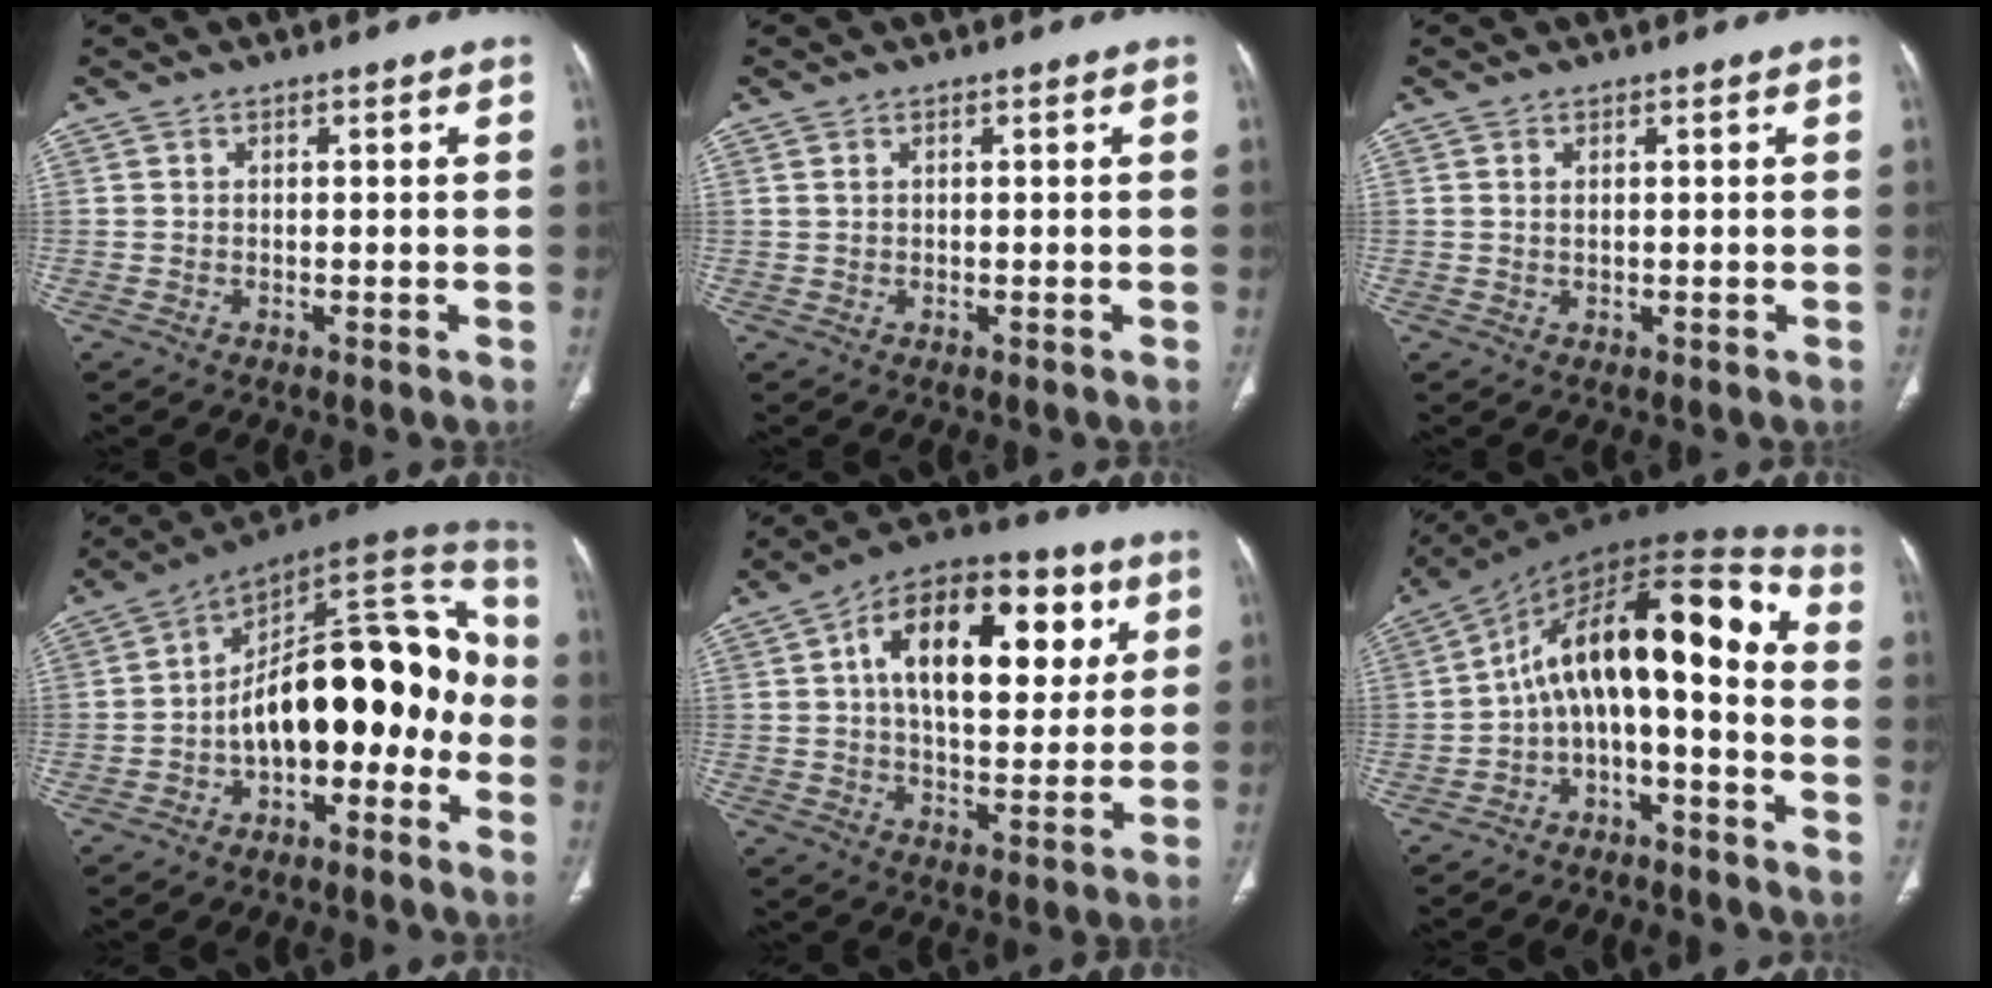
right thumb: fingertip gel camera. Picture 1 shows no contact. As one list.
[{"total": 0.6, "force": [0.4, 0.4, 0.4], "torque": [-0.009, 0.007, 0.009]}, {"total": 0.7, "force": [0.4, 0.3, 0.6], "torque": [-0.014, 0.002, 0.009]}, {"total": 21.2, "force": [-4.7, 11.4, 17.3], "torque": [-0.218, 0.093, -0.072]}, {"total": 21.8, "force": [6.4, 11.7, 17.3], "torque": [-0.227, 0.004, 0.090]}, {"total": 17.3, "force": [-3.5, 7.4, 15.3], "torque": [-0.225, 0.114, -0.060]}]